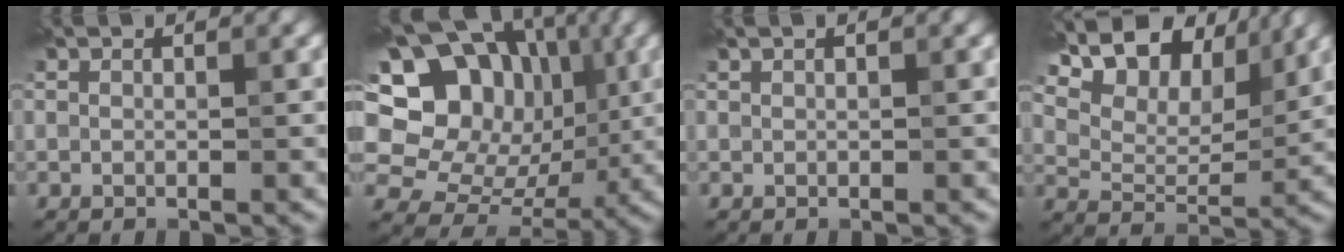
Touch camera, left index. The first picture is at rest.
{"total": 19.5, "force": [5.5, 16.1, 9.5], "torque": [-0.190, 0.062, 0.079]}
{"total": 0.0}
{"total": 14.8, "force": [9.7, 7.5, 8.2], "torque": [-0.169, 0.034, 0.160]}